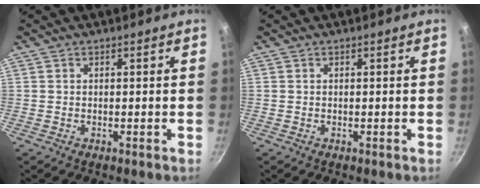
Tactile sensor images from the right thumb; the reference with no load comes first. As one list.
[{"total": 0.0}]